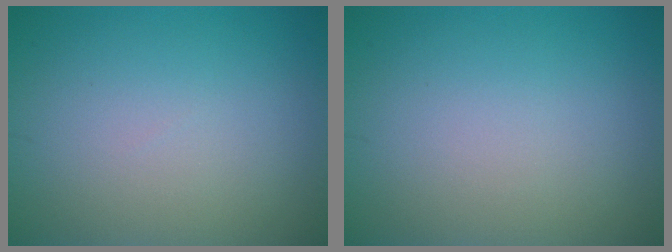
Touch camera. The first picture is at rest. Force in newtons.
{"total": 0.0}